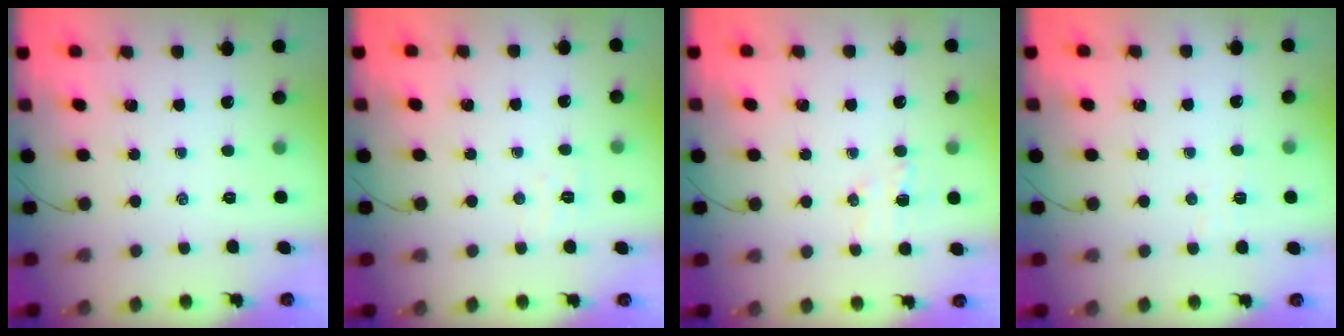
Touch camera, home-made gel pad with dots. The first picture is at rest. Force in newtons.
{"total": 3.3, "press": 3.2, "slide": 0.8}
{"total": 5.4, "press": 5.3, "slide": 1.1}
{"total": 2.6, "press": 2.5, "slide": 0.8}